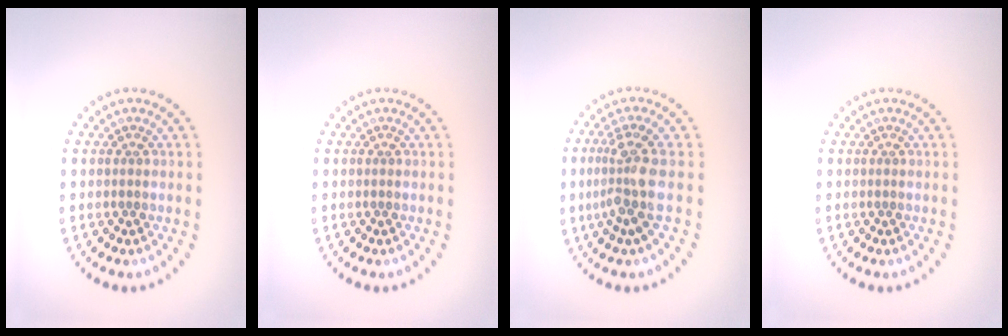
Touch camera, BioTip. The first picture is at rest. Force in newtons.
{"total": 0.0}
{"total": 3.6, "press": 2.9, "slide": 2.1}
{"total": 0.0}